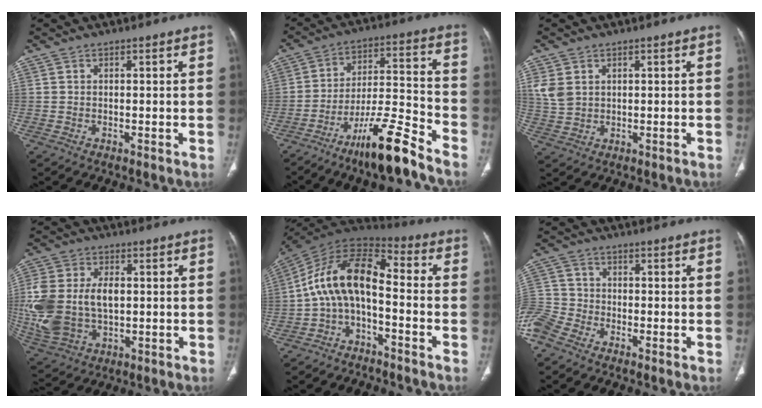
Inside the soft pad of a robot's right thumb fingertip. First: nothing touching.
{"total": 14.5, "force": [-10.6, 2.1, 9.6], "torque": [-0.167, 0.077, -0.182]}
{"total": 4.3, "force": [1.3, 3.2, 2.6], "torque": [-0.054, 0.000, 0.036]}
{"total": 18.5, "force": [0.3, 12.2, 13.9], "torque": [-0.324, -0.001, 0.021]}
{"total": 13.0, "force": [-3.0, 6.6, 10.8], "torque": [-0.188, 0.086, -0.068]}
{"total": 6.7, "force": [-4.9, 3.5, 2.8], "torque": [-0.074, 0.011, -0.110]}